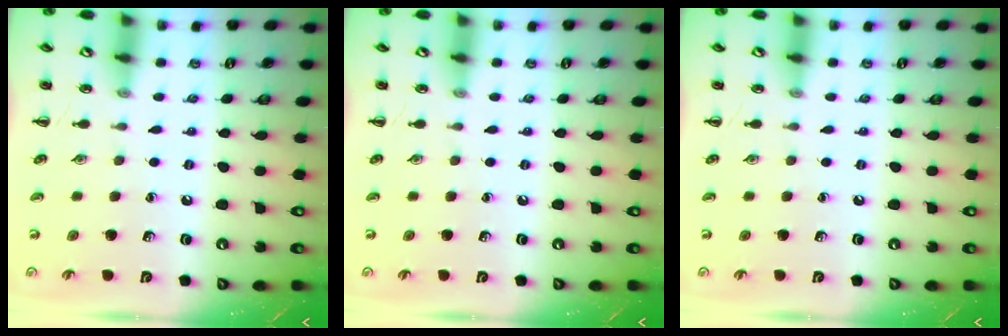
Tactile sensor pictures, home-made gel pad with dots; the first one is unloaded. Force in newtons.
{"total": 0.0}
{"total": 0.0}